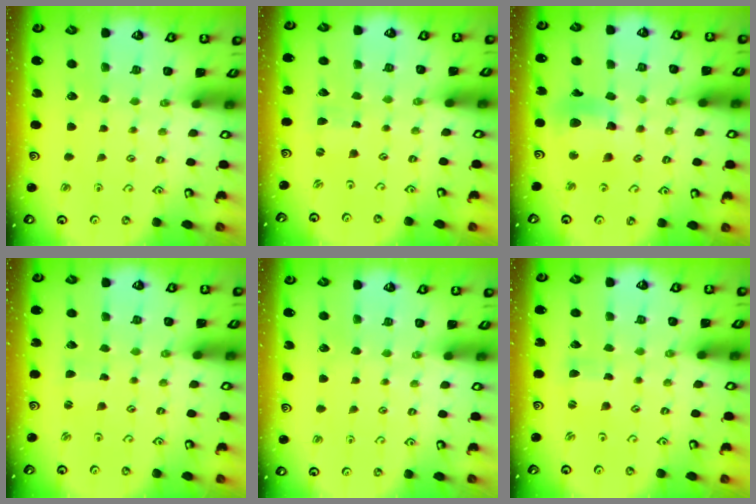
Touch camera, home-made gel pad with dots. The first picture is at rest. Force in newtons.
{"total": 0.0}
{"total": 13.3, "press": 13.2, "slide": 1.8}
{"total": 1.0, "press": 1.0, "slide": 0.2}
{"total": 0.0}
{"total": 0.9, "press": 0.8, "slide": 0.2}